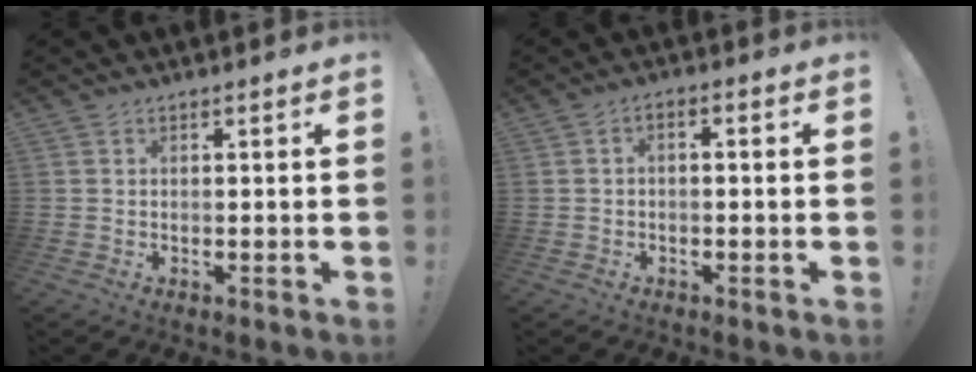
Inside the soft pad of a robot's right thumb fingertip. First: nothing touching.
{"total": 2.1, "force": [-1.6, 0.6, 1.3], "torque": [-0.019, 0.008, -0.029]}